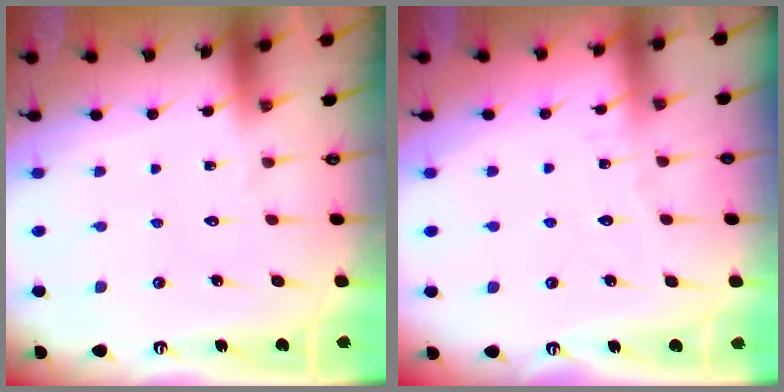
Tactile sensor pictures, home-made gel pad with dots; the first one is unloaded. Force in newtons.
{"total": 3.3, "press": 3.3, "slide": 0.4}